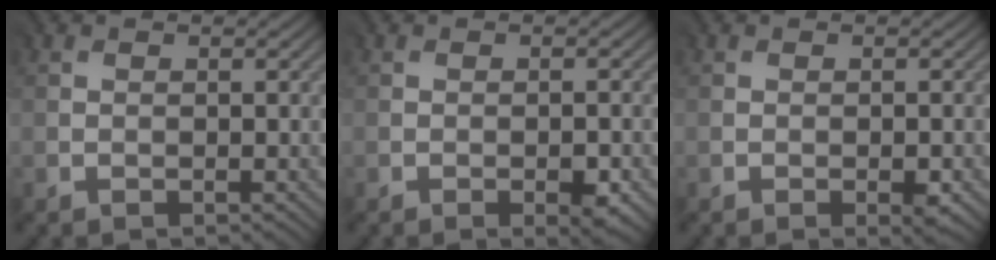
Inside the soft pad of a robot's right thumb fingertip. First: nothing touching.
{"total": 2.7, "force": [-1.3, 0.9, 2.2], "torque": [-0.035, -0.006, -0.017]}
{"total": 2.0, "force": [-0.8, 0.6, 1.7], "torque": [-0.027, -0.005, -0.009]}